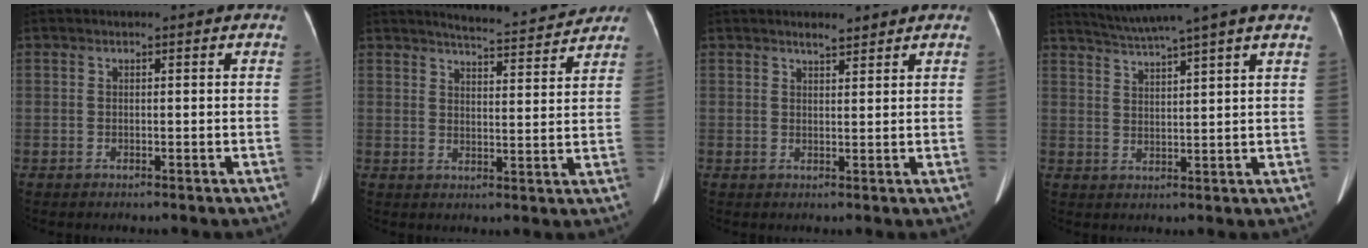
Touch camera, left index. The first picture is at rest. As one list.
[{"total": 9.6, "force": [9.3, 0.5, 2.5], "torque": [-0.041, -0.001, 0.116]}, {"total": 1.7, "force": [1.6, 0.3, 0.6], "torque": [-0.016, -0.005, 0.029]}, {"total": 9.0, "force": [7.7, -2.0, 4.2], "torque": [-0.076, 0.015, 0.116]}]